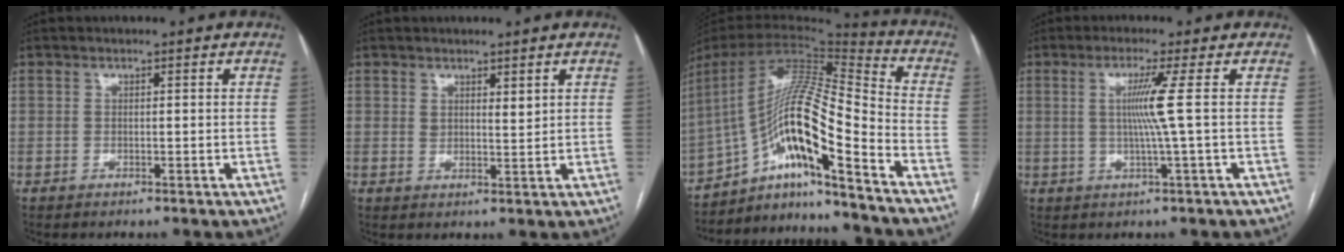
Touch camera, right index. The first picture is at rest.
{"total": 1.9, "force": [1.3, 0.5, 1.3], "torque": [-0.025, -0.005, 0.027]}
{"total": 17.3, "force": [-10.1, 0.3, 14.0], "torque": [-0.267, 0.019, -0.180]}
{"total": 5.1, "force": [0.5, -1.9, 4.7], "torque": [-0.092, -0.005, 0.011]}